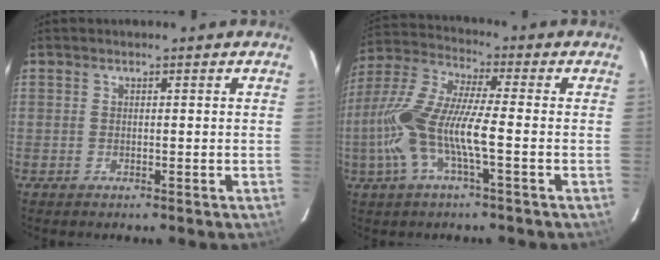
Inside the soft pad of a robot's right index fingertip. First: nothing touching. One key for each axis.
{"total": 13.8, "fx": -3.1, "fy": 2.2, "fz": 13.2, "tx": -0.279, "ty": 0.000, "tz": -0.062}